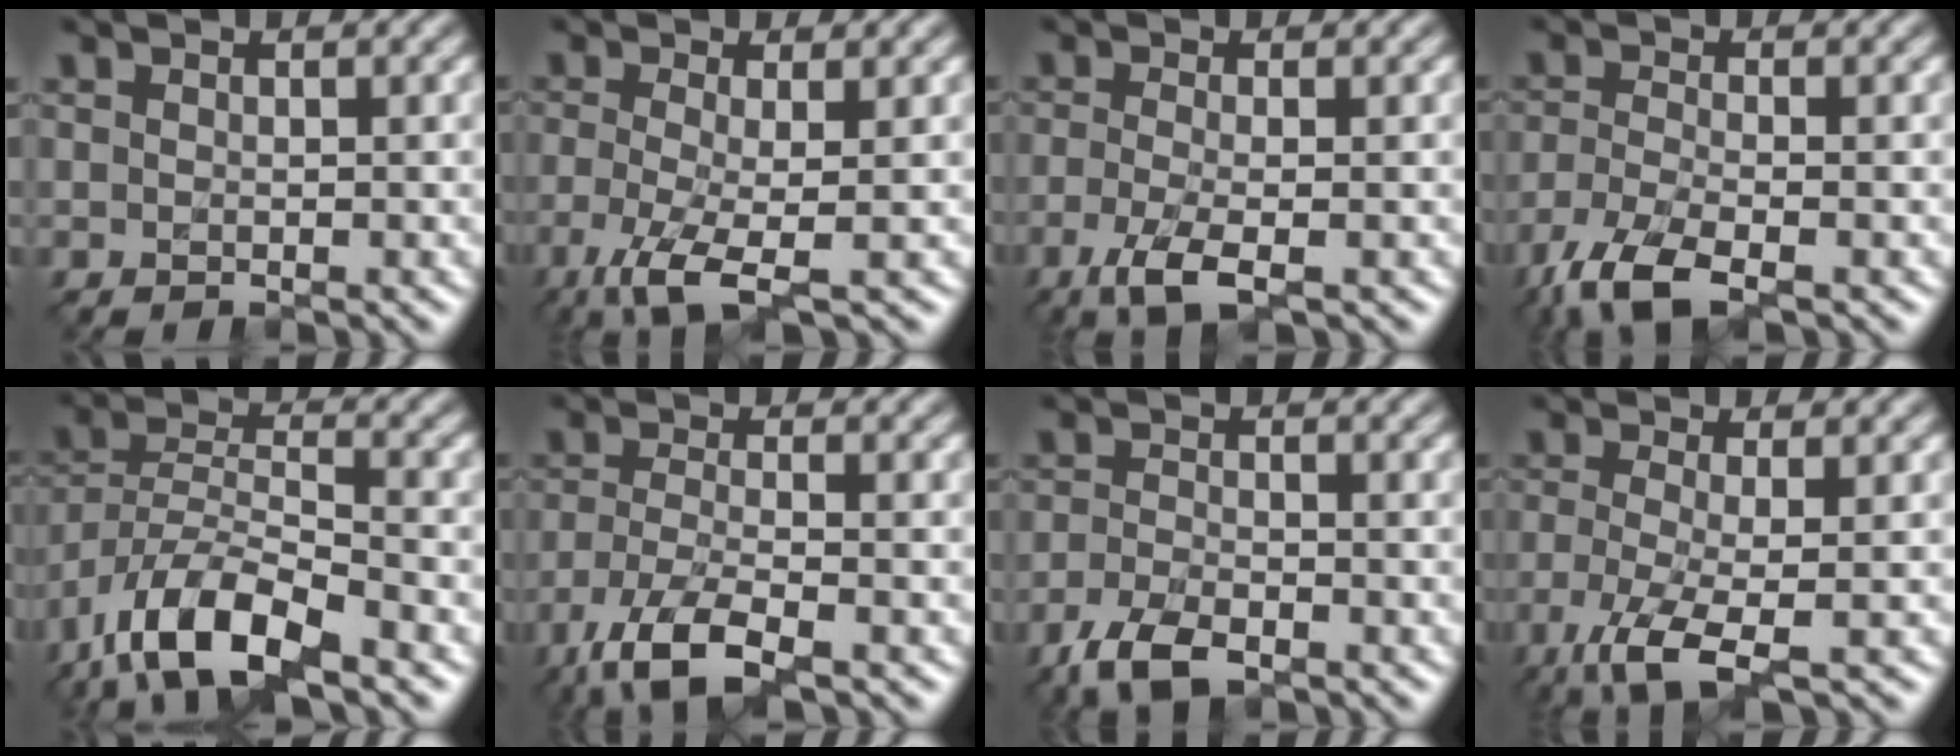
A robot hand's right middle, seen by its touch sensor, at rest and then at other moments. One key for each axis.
{"total": 4.7, "fx": -2.2, "fy": 1.0, "fz": 4.0, "tx": -0.096, "ty": -0.007, "tz": -0.049}
{"total": 3.5, "fx": -1.9, "fy": 0.8, "fz": 2.8, "tx": -0.066, "ty": 0.000, "tz": -0.045}
{"total": 5.0, "fx": -3.6, "fy": 1.3, "fz": 3.2, "tx": -0.082, "ty": -0.005, "tz": -0.081}
{"total": 9.4, "fx": -6.3, "fy": 3.4, "fz": 6.1, "tx": -0.114, "ty": 0.009, "tz": -0.125}
{"total": 5.7, "fx": -3.9, "fy": 1.5, "fz": 3.9, "tx": -0.095, "ty": -0.003, "tz": -0.079}
{"total": 3.6, "fx": -2.8, "fy": 1.2, "fz": 2.0, "tx": -0.055, "ty": -0.001, "tz": -0.060}
{"total": 5.2, "fx": -2.7, "fy": 1.2, "fz": 4.3, "tx": -0.102, "ty": -0.006, "tz": -0.059}